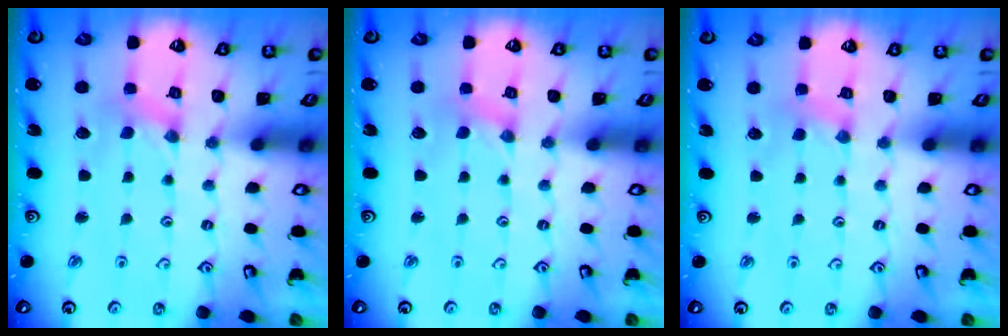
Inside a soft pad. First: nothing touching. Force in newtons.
{"total": 0.0}
{"total": 2.8, "press": 2.7, "slide": 0.5}